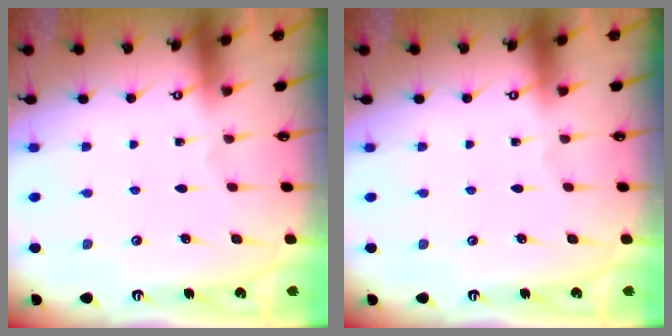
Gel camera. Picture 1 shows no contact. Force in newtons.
{"total": 0.0}